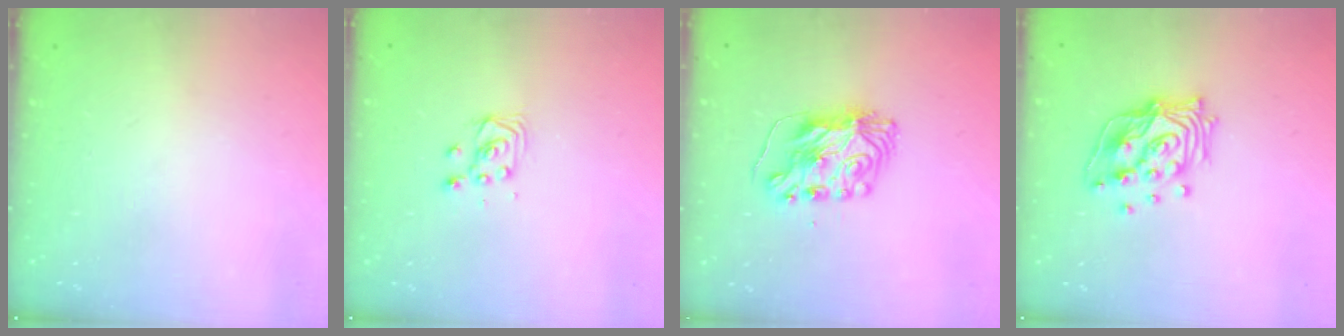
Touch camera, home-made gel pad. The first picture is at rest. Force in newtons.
{"total": 3.8, "press": 3.7, "slide": 0.4}
{"total": 7.7, "press": 7.7, "slide": 0.8}
{"total": 15.0, "press": 14.8, "slide": 1.9}